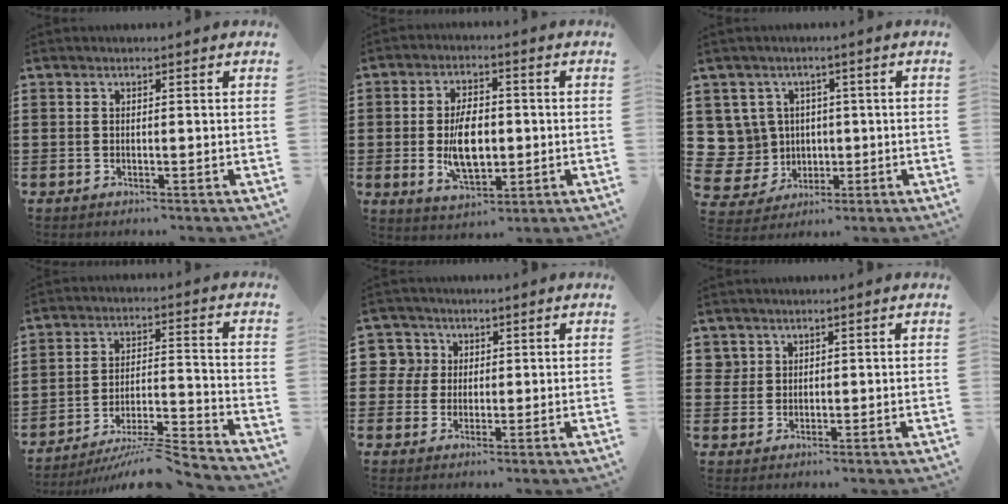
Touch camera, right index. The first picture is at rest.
{"total": 8.2, "force": [-0.8, 4.5, 6.8], "torque": [-0.126, -0.003, -0.018]}
{"total": 7.7, "force": [1.4, 7.4, 1.6], "torque": [-0.098, -0.002, 0.028]}
{"total": 7.0, "force": [-6.5, 0.0, 2.7], "torque": [-0.044, 0.000, -0.125]}
{"total": 4.6, "force": [1.2, 4.5, 0.4], "torque": [-0.023, 0.012, 0.019]}
{"total": 2.2, "force": [1.3, 1.7, 0.0], "torque": [-0.010, 0.007, 0.026]}